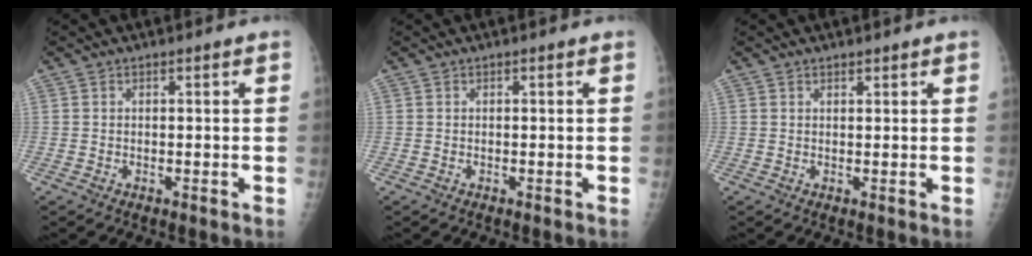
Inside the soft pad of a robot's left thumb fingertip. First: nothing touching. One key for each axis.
{"total": 0.0}
{"total": 0.9, "fx": 0.8, "fy": 0.3, "fz": 0.2, "tx": -0.002, "ty": -0.005, "tz": 0.012}